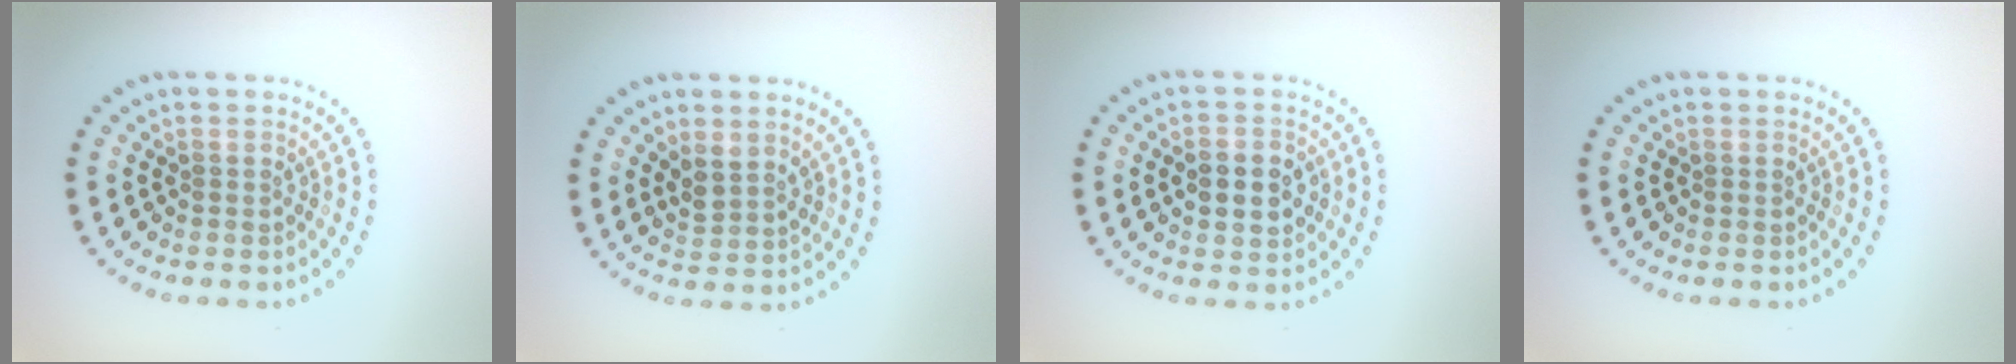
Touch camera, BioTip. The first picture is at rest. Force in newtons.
{"total": 1.9, "press": 1.6, "slide": 1.0}
{"total": 3.9, "press": 3.9, "slide": 0.2}
{"total": 0.0}